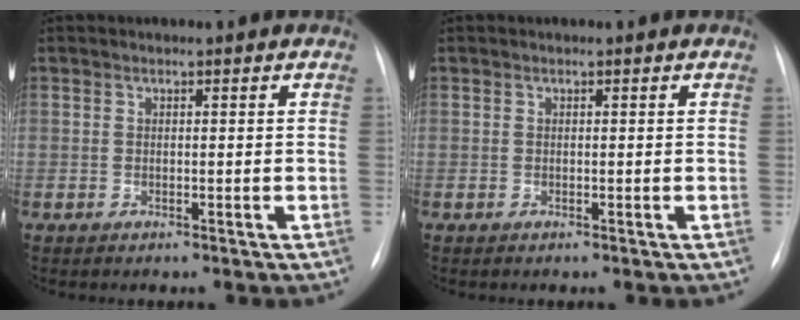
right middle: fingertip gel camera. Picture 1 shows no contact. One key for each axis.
{"total": 0.0}